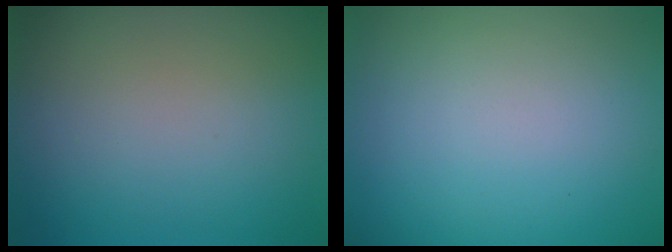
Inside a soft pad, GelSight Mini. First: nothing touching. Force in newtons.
{"total": 0.0}